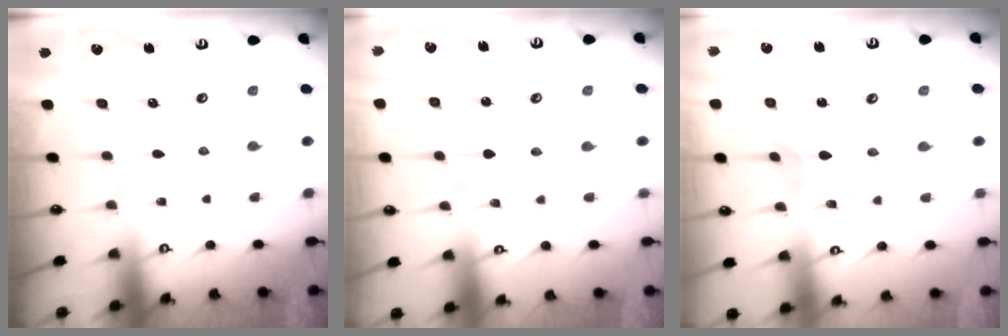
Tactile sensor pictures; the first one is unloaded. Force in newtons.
{"total": 0.0}
{"total": 3.2, "press": 3.2, "slide": 0.4}